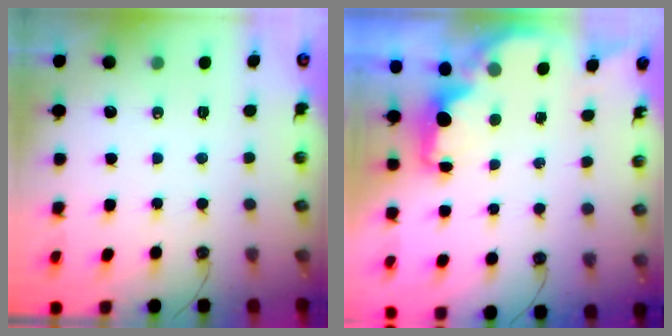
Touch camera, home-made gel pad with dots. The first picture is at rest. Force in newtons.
{"total": 2.5, "press": 2.3, "slide": 0.8}